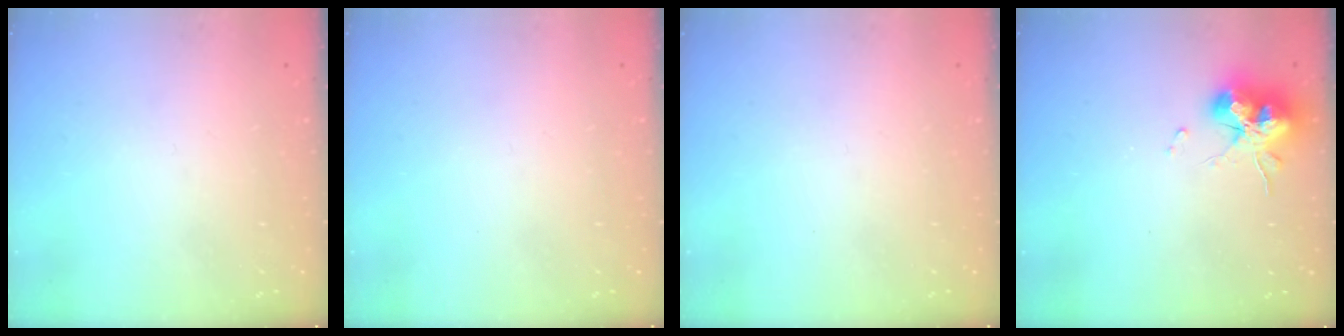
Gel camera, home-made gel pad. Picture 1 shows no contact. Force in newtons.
{"total": 0.0}
{"total": 0.0}
{"total": 15.1, "press": 15.0, "slide": 1.0}